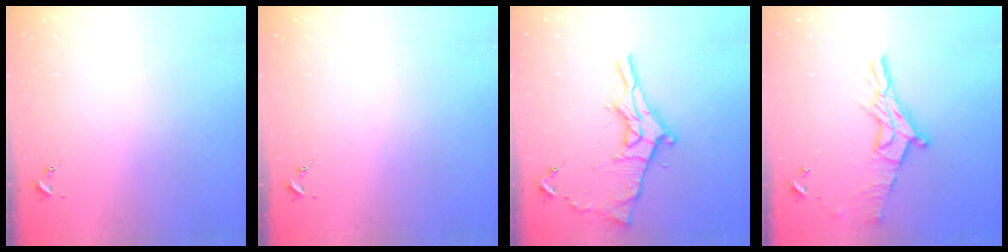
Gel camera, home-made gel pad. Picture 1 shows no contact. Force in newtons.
{"total": 0.0}
{"total": 15.2, "press": 15.2, "slide": 0.6}
{"total": 15.7, "press": 15.7, "slide": 1.0}